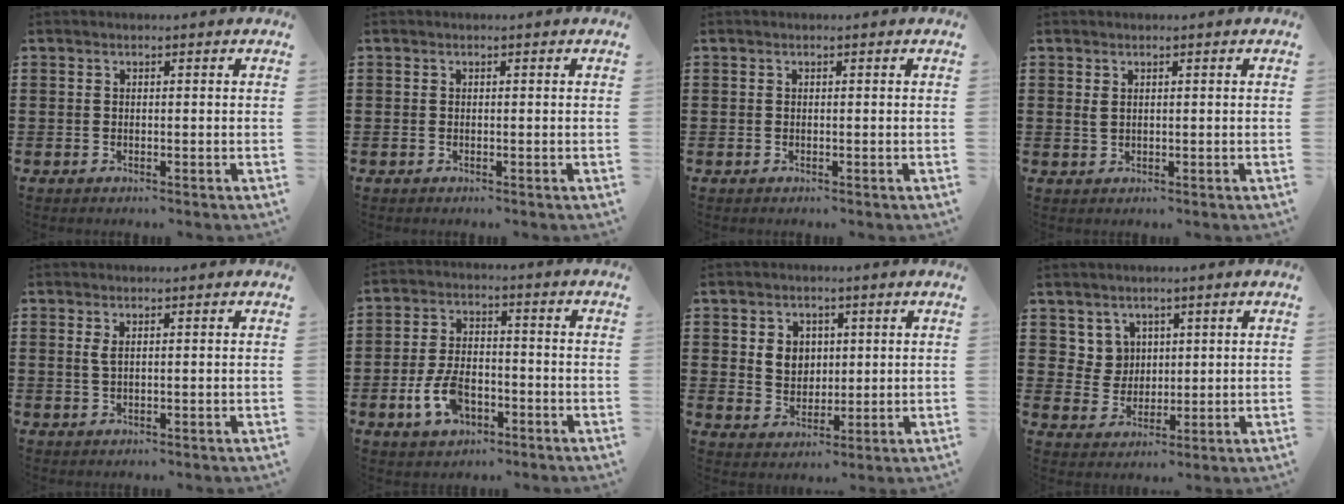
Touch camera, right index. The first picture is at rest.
{"total": 0.0}
{"total": 0.0}
{"total": 1.1, "force": [0.6, 0.6, 0.8], "torque": [-0.018, 0.003, 0.011]}
{"total": 1.3, "force": [0.4, 0.3, 1.2], "torque": [-0.024, 0.003, 0.007]}
{"total": 7.0, "force": [-3.1, 3.7, 5.1], "torque": [-0.116, 0.001, -0.061]}
{"total": 4.2, "force": [1.3, 3.7, 1.6], "torque": [-0.039, 0.008, 0.021]}
{"total": 4.5, "force": [2.2, 3.9, 0.6], "torque": [-0.025, 0.009, 0.041]}